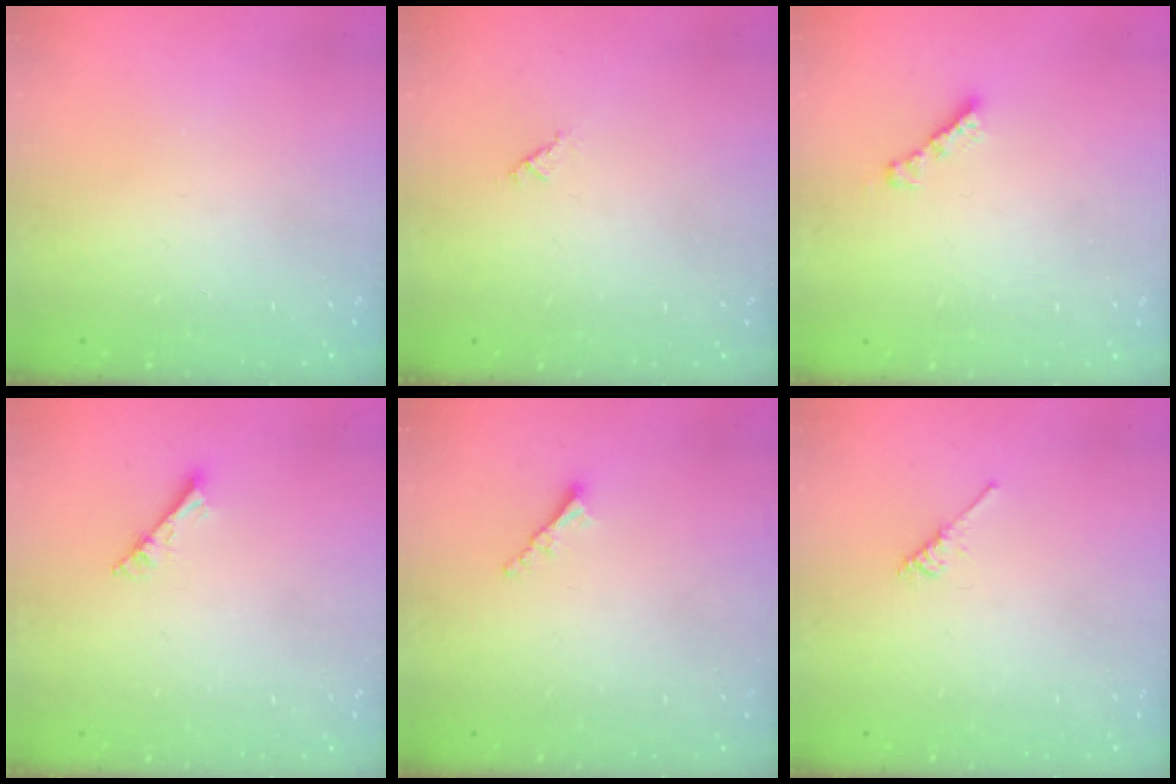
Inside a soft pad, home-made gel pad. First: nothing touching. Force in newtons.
{"total": 0.6, "press": 0.6, "slide": 0.2}
{"total": 2.7, "press": 2.7, "slide": 0.3}
{"total": 3.0, "press": 3.0, "slide": 0.3}
{"total": 2.0, "press": 2.0, "slide": 0.5}
{"total": 2.1, "press": 2.1, "slide": 0.4}